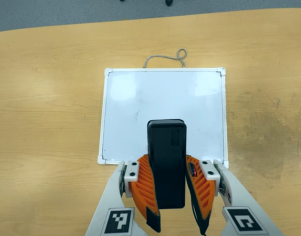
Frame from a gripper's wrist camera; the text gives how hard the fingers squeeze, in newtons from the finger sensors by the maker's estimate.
{"total": 9.5, "left": 8.1, "right": 11.0}